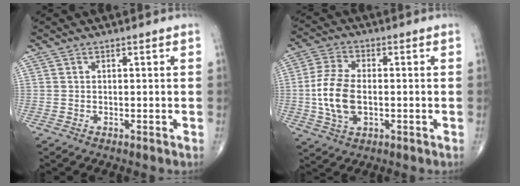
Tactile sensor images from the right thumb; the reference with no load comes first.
{"total": 10.3, "force": [-1.0, 5.9, 8.4], "torque": [-0.175, 0.008, -0.020]}